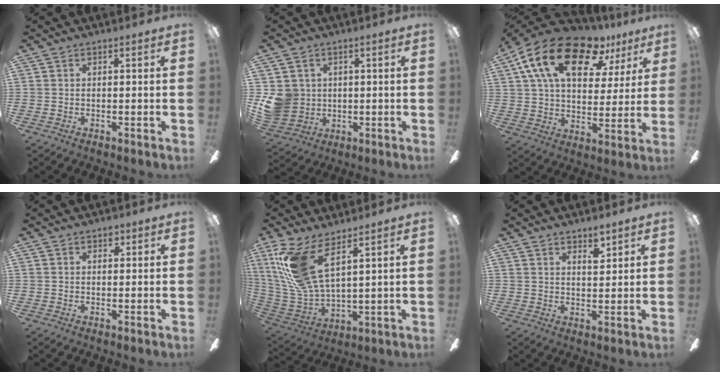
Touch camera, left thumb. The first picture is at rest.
{"total": 8.7, "force": [1.1, 8.1, 2.8], "torque": [-0.073, 0.004, 0.025]}
{"total": 20.9, "force": [11.9, 10.6, 13.6], "torque": [-0.235, -0.049, 0.205]}
{"total": 1.5, "force": [0.9, 1.0, 0.6], "torque": [0.004, -0.002, 0.012]}
{"total": 17.8, "force": [8.8, 7.3, 13.6], "torque": [-0.300, -0.029, 0.158]}
{"total": 4.3, "force": [3.4, 1.6, 2.0], "torque": [-0.013, -0.020, 0.056]}